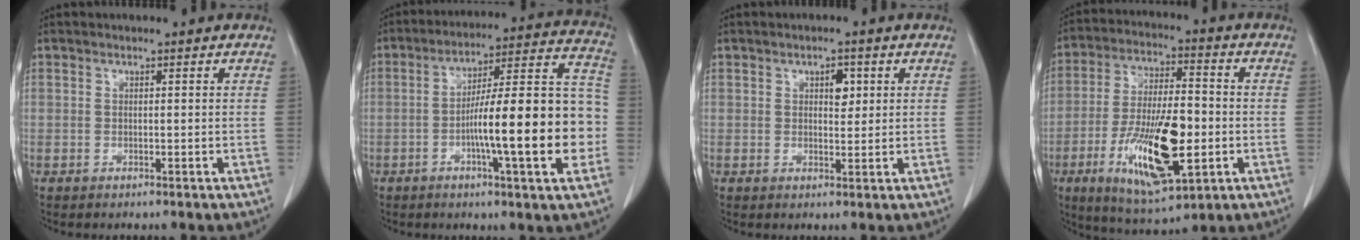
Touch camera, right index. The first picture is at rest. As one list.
[{"total": 19.1, "force": [-4.0, 2.1, 18.5], "torque": [-0.253, 0.026, -0.060]}, {"total": 2.6, "force": [0.9, 1.4, 2.0], "torque": [-0.028, -0.001, 0.014]}, {"total": 17.2, "force": [-4.6, 5.0, 15.8], "torque": [-0.299, -0.012, -0.072]}]